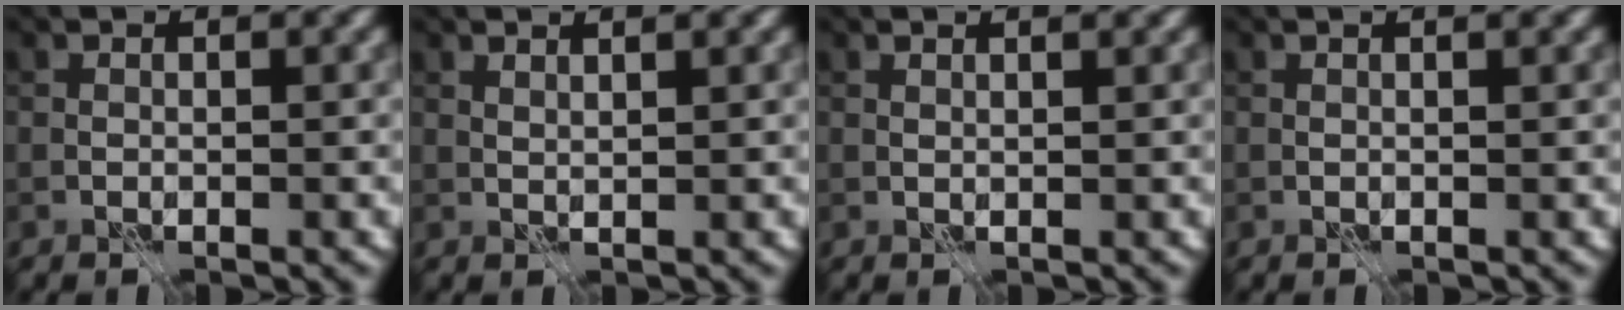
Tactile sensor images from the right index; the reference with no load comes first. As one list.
[{"total": 1.5, "force": [1.1, 0.3, 1.0], "torque": [-0.014, 0.000, 0.011]}, {"total": 1.7, "force": [1.2, 0.5, 1.2], "torque": [-0.012, -0.001, 0.003]}, {"total": 1.8, "force": [0.9, 0.5, 1.4], "torque": [-0.017, -0.001, 0.000]}]